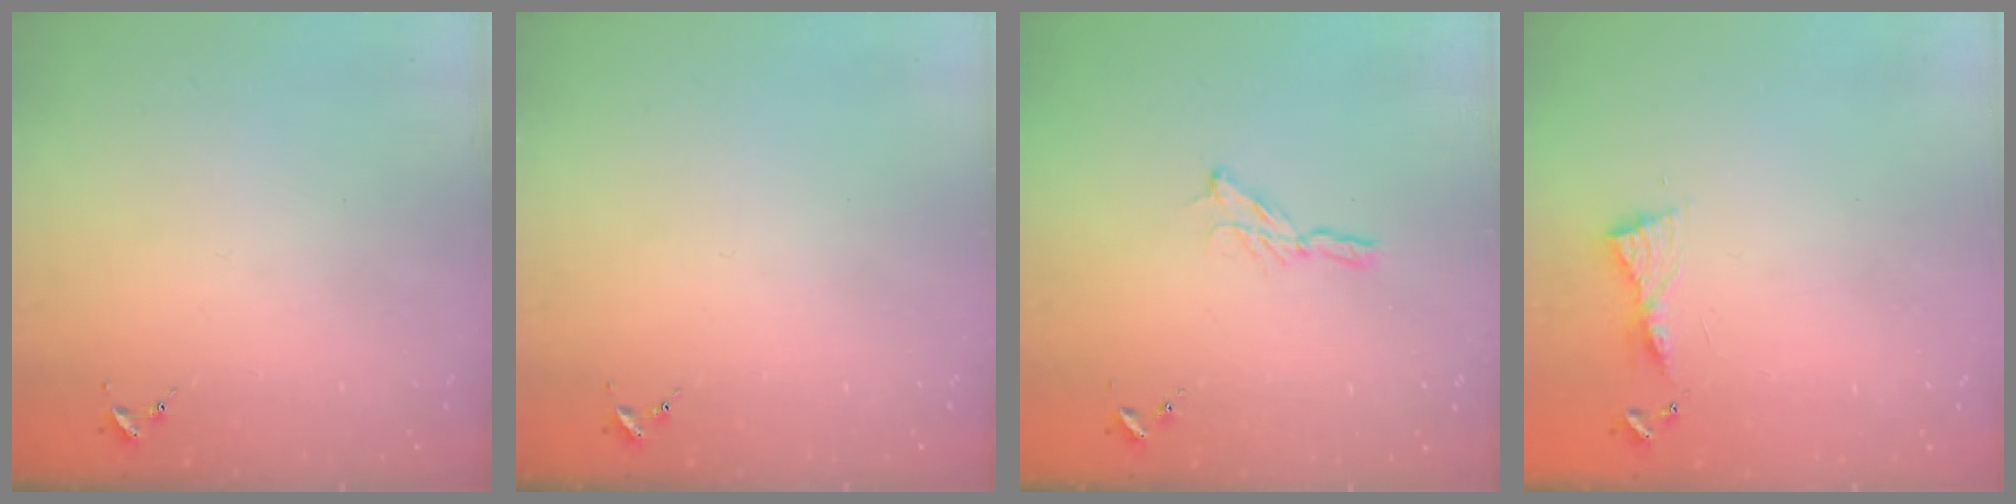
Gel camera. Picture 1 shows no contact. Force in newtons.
{"total": 0.0}
{"total": 5.4, "press": 5.4, "slide": 0.4}
{"total": 5.6, "press": 5.6, "slide": 0.5}